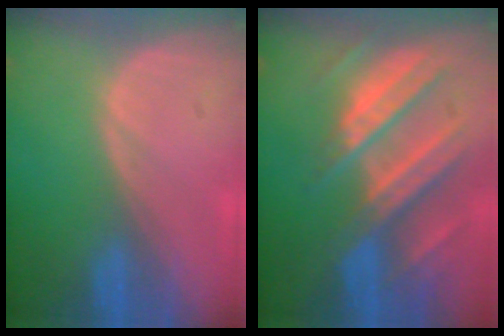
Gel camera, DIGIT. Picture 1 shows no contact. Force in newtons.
{"total": 10.5, "press": 9.2, "slide": 4.9}